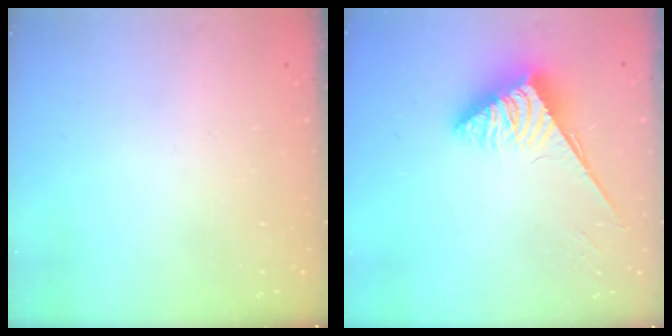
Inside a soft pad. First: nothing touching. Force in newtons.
{"total": 3.8, "press": 3.8, "slide": 0.6}